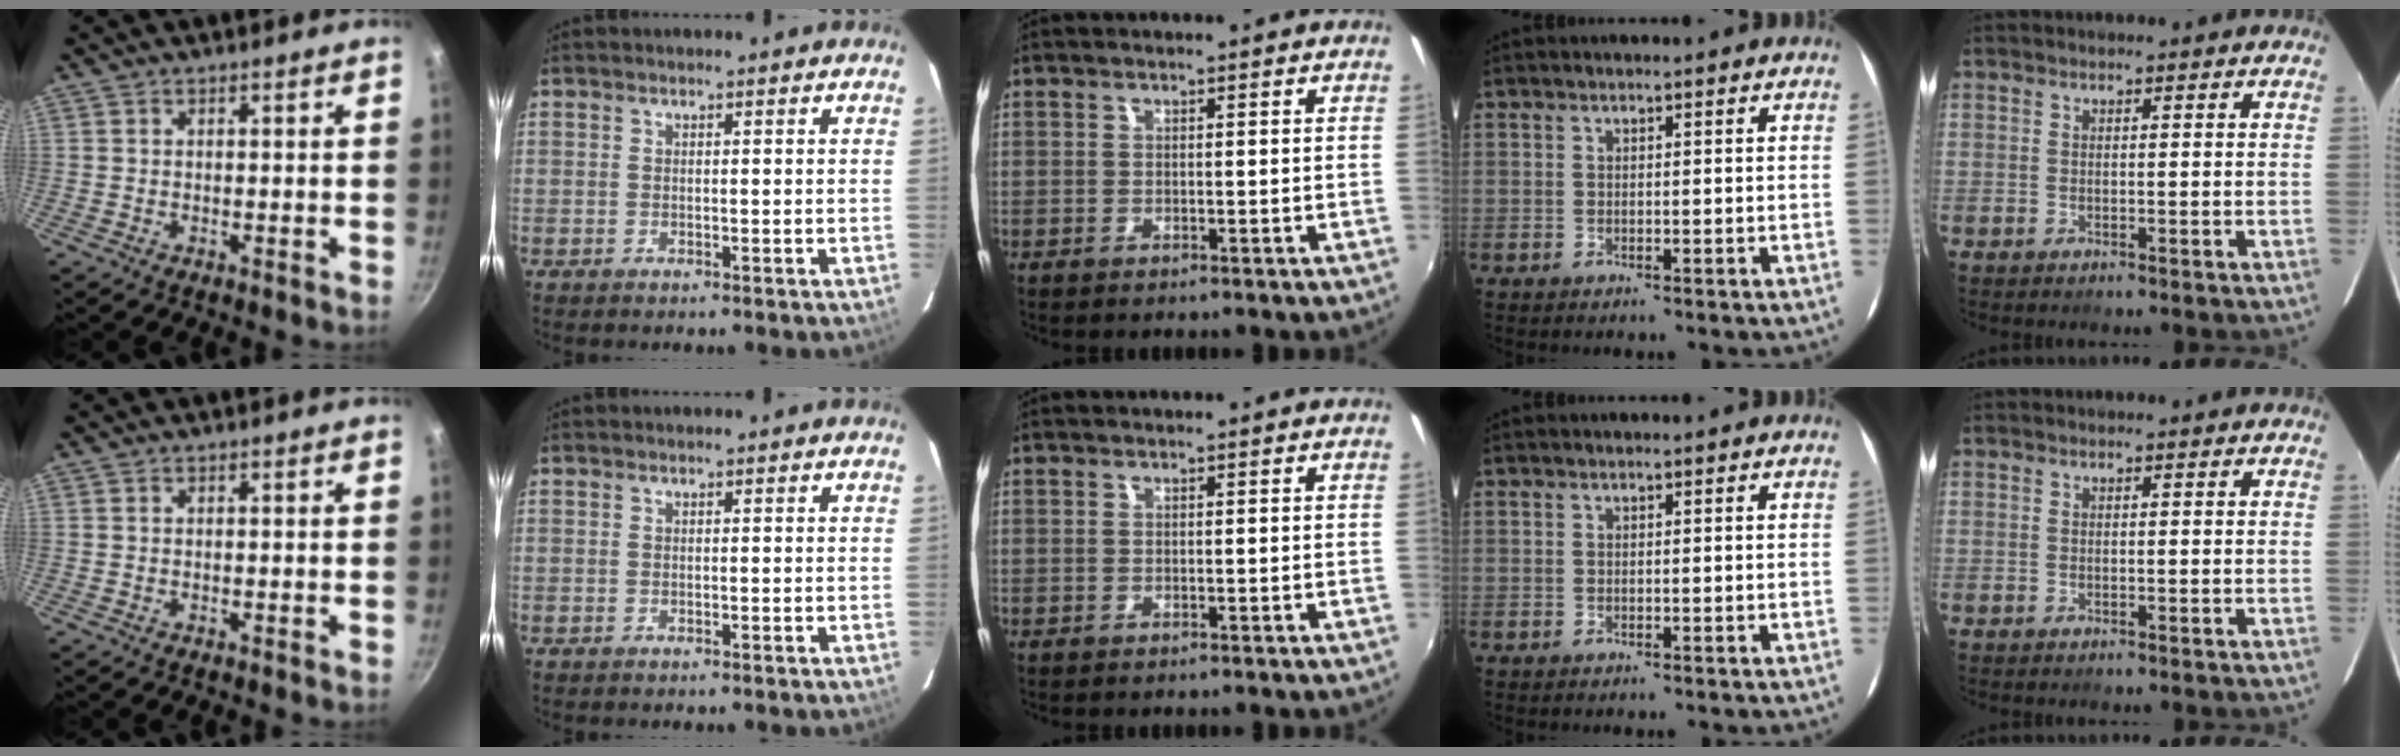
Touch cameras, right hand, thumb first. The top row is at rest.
{}